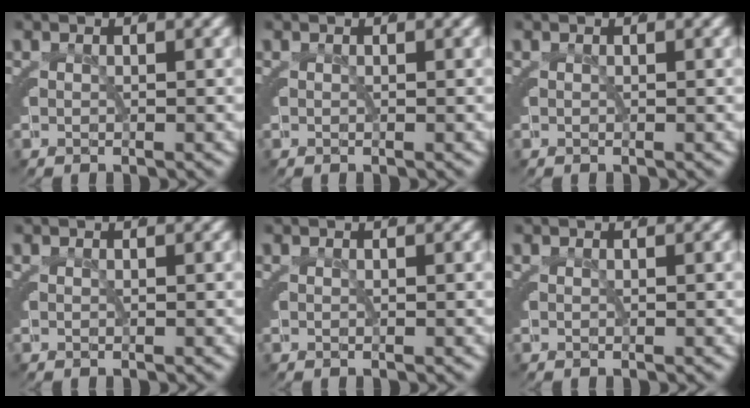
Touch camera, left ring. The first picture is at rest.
{"total": 0.0}
{"total": 0.0}
{"total": 0.0}
{"total": 0.0}
{"total": 0.0}